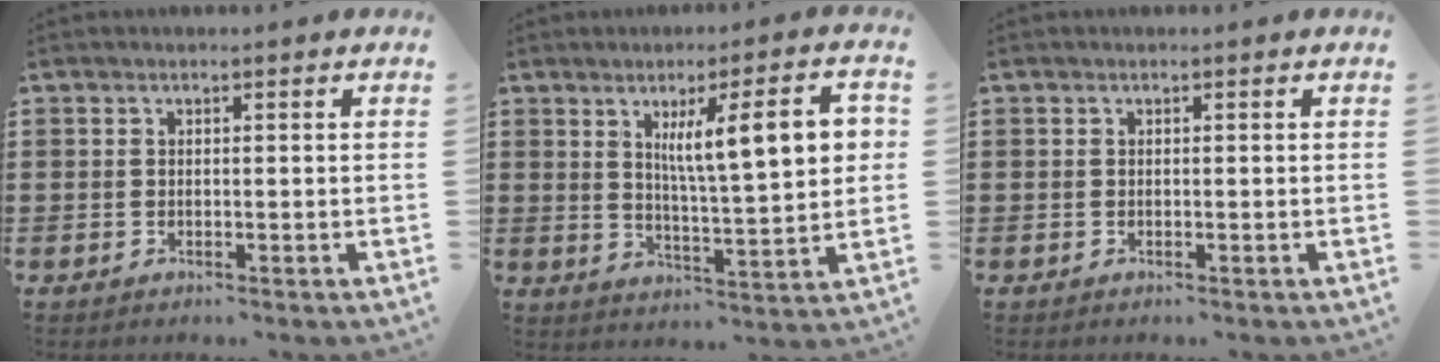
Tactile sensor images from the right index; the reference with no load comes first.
{"total": 10.7, "force": [3.6, 1.8, 10.0], "torque": [-0.167, 0.000, 0.052]}
{"total": 0.0}